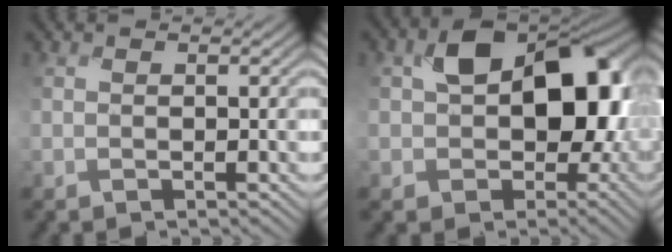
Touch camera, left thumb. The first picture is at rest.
{"total": 13.8, "force": [0.5, 9.7, 9.8], "torque": [-0.136, -0.010, 0.011]}